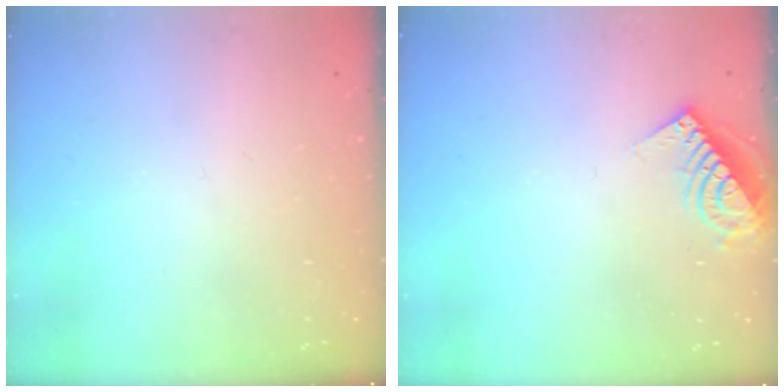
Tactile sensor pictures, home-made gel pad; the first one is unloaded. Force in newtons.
{"total": 8.4, "press": 8.4, "slide": 0.3}